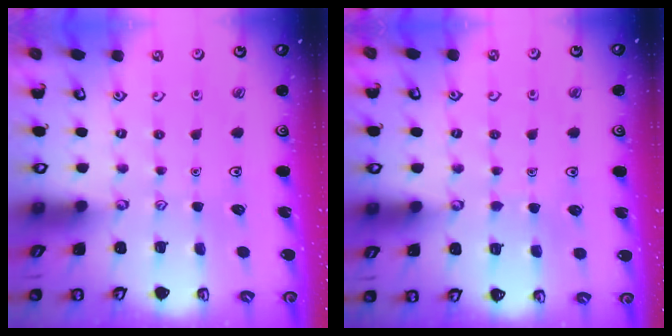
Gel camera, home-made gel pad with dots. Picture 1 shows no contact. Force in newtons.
{"total": 3.2, "press": 3.2, "slide": 0.3}